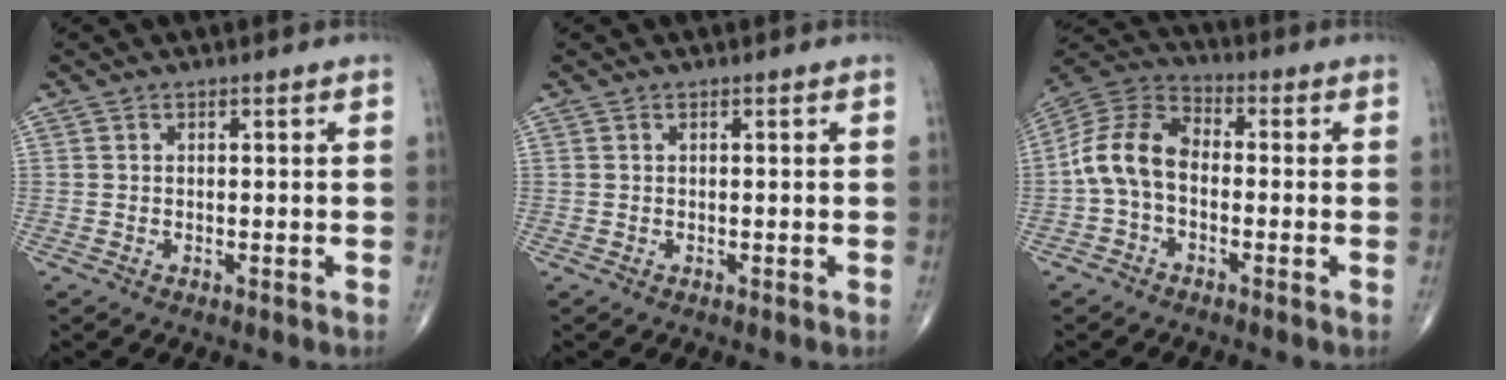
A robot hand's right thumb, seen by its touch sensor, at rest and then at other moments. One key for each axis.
{"total": 0.0}
{"total": 10.5, "fx": -1.5, "fy": 6.9, "fz": 7.8, "tx": -0.144, "ty": 0.034, "tz": -0.044}